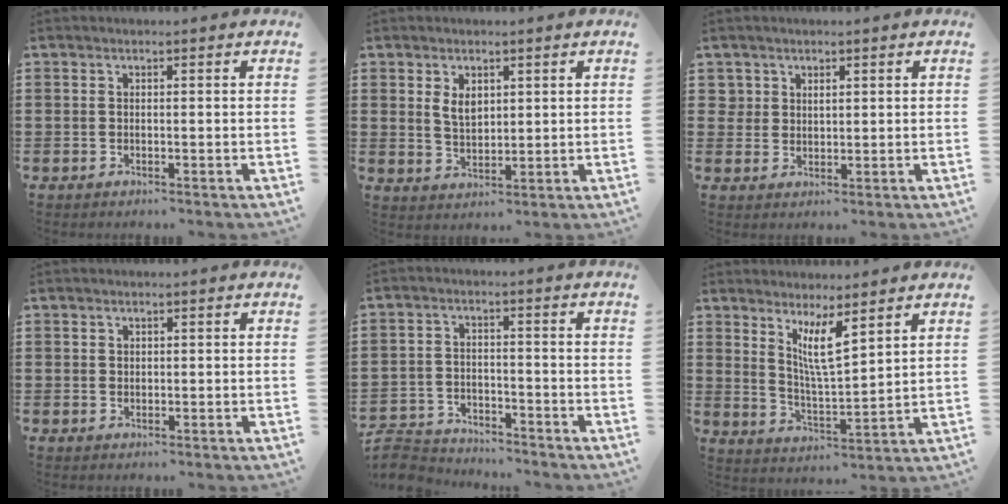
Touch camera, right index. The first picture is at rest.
{"total": 3.5, "force": [1.5, 2.1, 2.3], "torque": [-0.043, 0.004, 0.025]}
{"total": 2.4, "force": [1.6, 1.7, 0.3], "torque": [-0.013, 0.008, 0.032]}
{"total": 0.8, "force": [0.4, 0.6, 0.1], "torque": [-0.004, 0.002, 0.008]}
{"total": 5.1, "force": [-5.0, 0.7, 0.3], "torque": [-0.027, 0.000, -0.110]}
{"total": 6.5, "force": [3.9, 0.9, 5.1], "torque": [-0.100, -0.017, 0.067]}